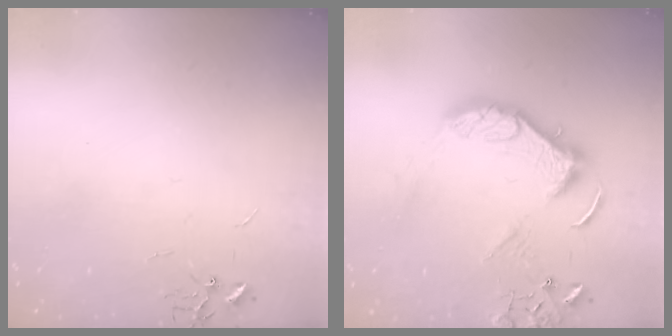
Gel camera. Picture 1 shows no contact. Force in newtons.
{"total": 14.2, "press": 14.1, "slide": 1.4}